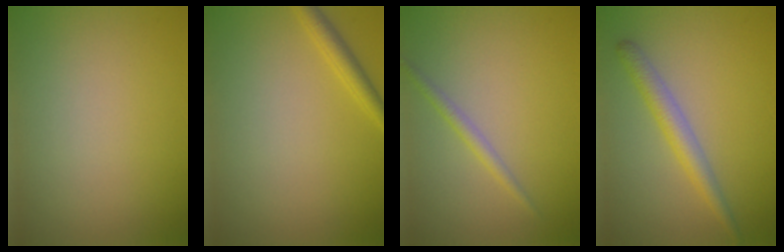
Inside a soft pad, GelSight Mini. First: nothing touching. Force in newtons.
{"total": 1.9, "press": 1.9, "slide": 0.1}
{"total": 1.4, "press": 1.4, "slide": 0.1}
{"total": 2.8, "press": 2.8, "slide": 0.0}